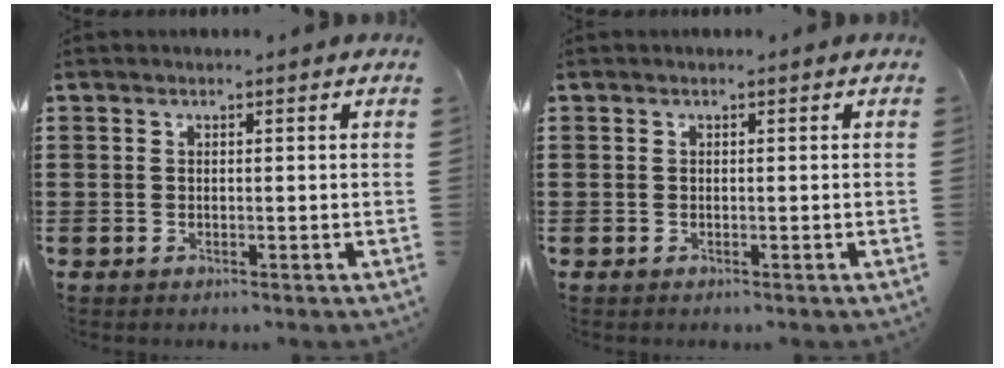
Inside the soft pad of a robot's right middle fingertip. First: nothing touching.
{"total": 0.0}